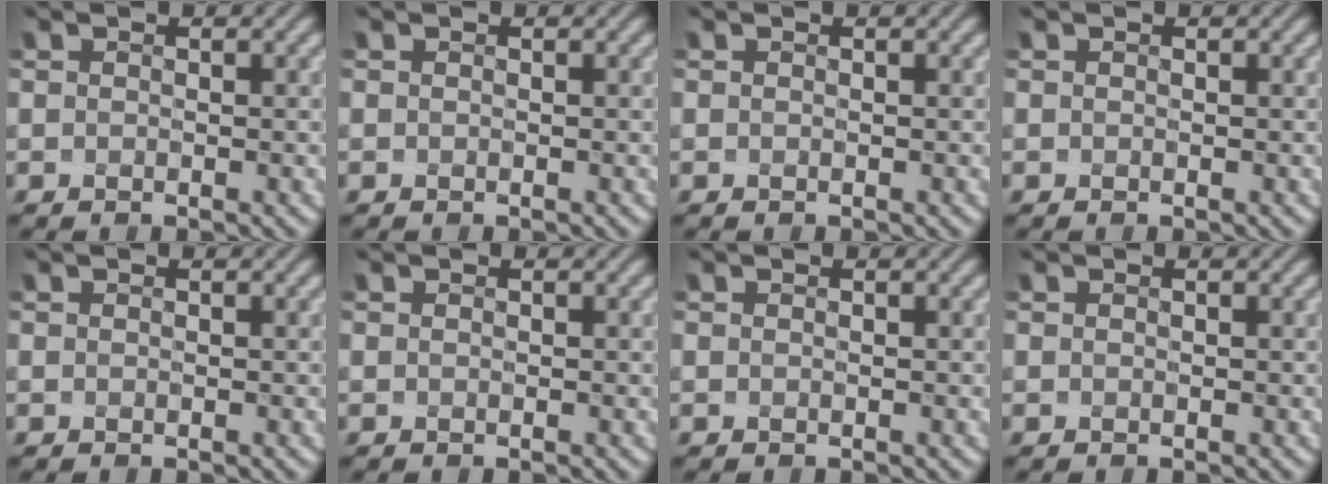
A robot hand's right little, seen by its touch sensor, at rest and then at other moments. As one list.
[{"total": 0.0}, {"total": 0.0}, {"total": 0.0}, {"total": 0.0}, {"total": 0.0}, {"total": 0.0}, {"total": 0.0}]